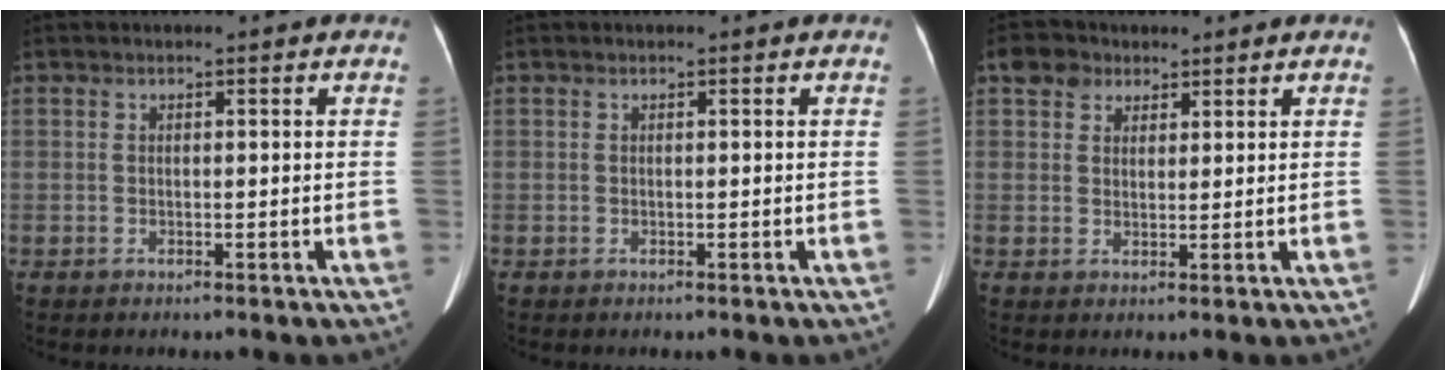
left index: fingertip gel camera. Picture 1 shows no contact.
{"total": 0.0}
{"total": 3.2, "force": [1.9, 2.5, 0.8], "torque": [-0.017, 0.012, 0.037]}